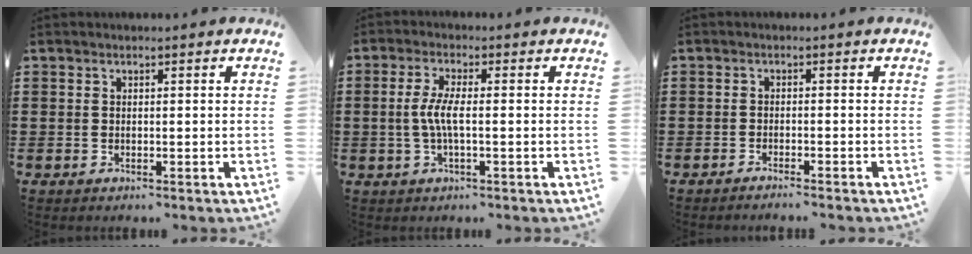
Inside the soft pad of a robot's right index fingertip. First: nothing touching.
{"total": 4.1, "force": [-0.6, 0.7, 4.0], "torque": [-0.094, -0.007, -0.021]}
{"total": 1.5, "force": [-1.4, -0.4, 0.1], "torque": [-0.001, 0.002, -0.028]}